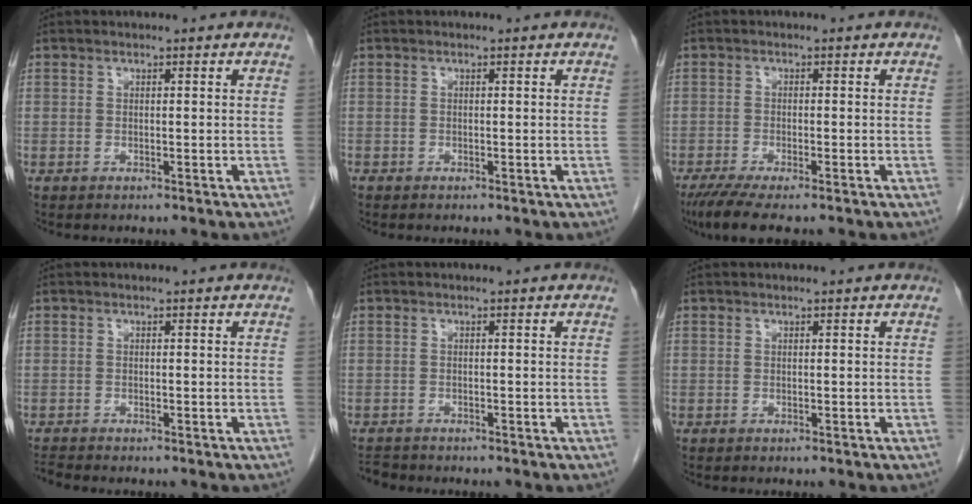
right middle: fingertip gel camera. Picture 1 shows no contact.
{"total": 0.0}
{"total": 6.3, "force": [-4.8, 0.8, 4.0], "torque": [-0.069, -0.017, -0.079]}
{"total": 1.1, "force": [-1.0, -0.3, 0.0], "torque": [-0.011, -0.010, -0.020]}
{"total": 2.0, "force": [-2.0, 0.5, 0.0], "torque": [-0.006, -0.009, -0.033]}
{"total": 0.0}